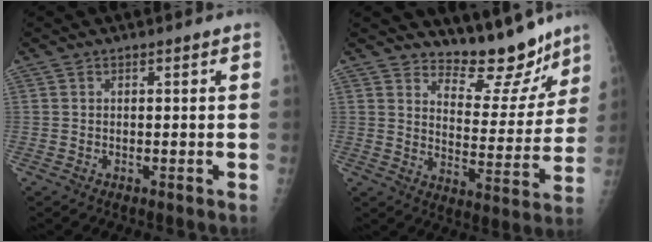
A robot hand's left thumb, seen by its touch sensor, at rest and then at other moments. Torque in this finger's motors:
{"motor_torque": [0.08, 0.14, -0.33, -0.31, 0.05]}